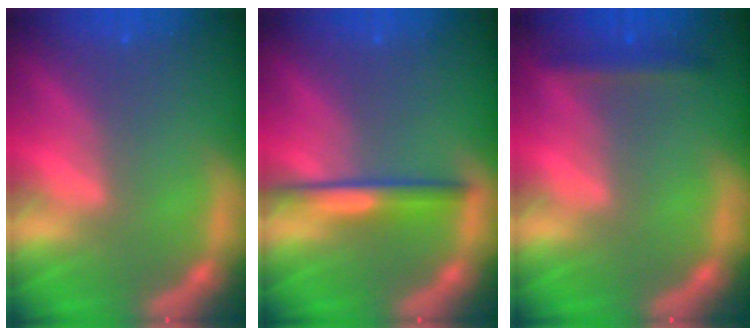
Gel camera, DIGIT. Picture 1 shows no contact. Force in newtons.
{"total": 3.0}
{"total": 1.9}